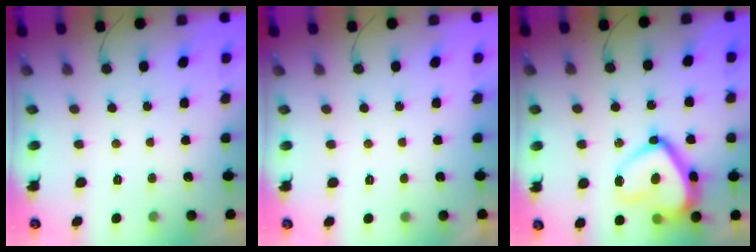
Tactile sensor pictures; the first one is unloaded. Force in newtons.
{"total": 2.1, "press": 2.1, "slide": 0.4}
{"total": 17.6, "press": 17.6, "slide": 1.3}